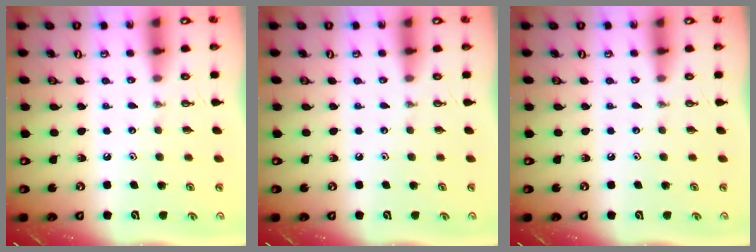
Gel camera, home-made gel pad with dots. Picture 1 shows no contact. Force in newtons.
{"total": 0.0}
{"total": 0.0}